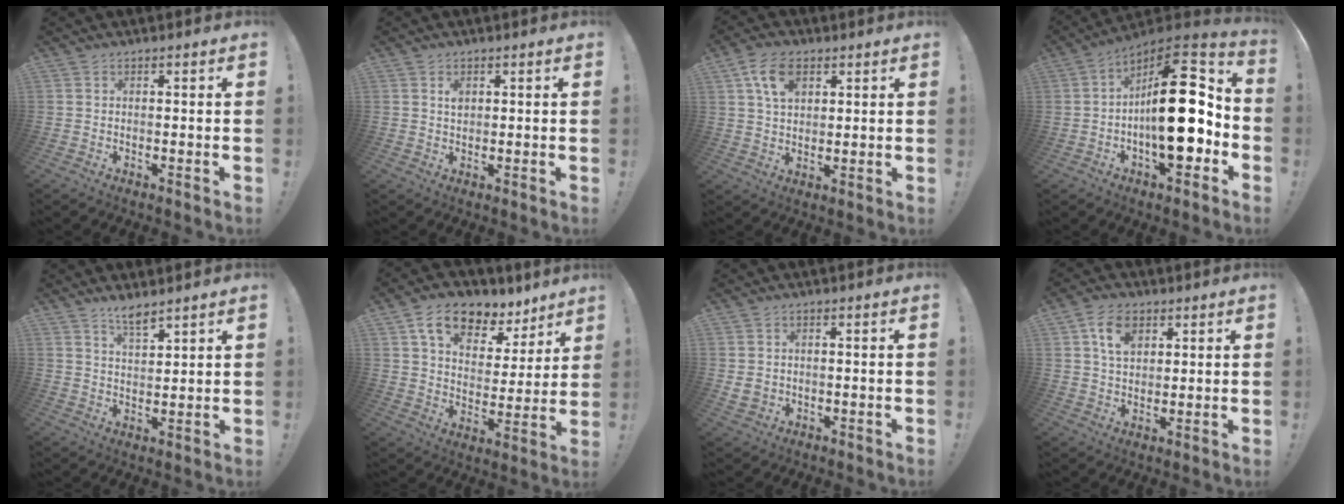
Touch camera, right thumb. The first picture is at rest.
{"total": 1.9, "force": [0.8, 1.4, 1.1], "torque": [-0.007, -0.004, 0.011]}
{"total": 9.8, "force": [4.6, 6.4, 5.9], "torque": [-0.102, 0.002, 0.089]}
{"total": 24.1, "force": [-1.1, 11.4, 21.2], "torque": [-0.304, 0.018, -0.010]}
{"total": 5.7, "force": [4.9, 1.3, 2.5], "torque": [-0.046, -0.031, 0.087]}
{"total": 14.3, "force": [9.6, 7.8, 7.2], "torque": [-0.124, -0.054, 0.174]}
{"total": 3.1, "force": [0.9, 2.6, 1.5], "torque": [-0.016, -0.003, 0.017]}
{"total": 9.5, "force": [4.3, 6.4, 5.5], "torque": [-0.087, -0.002, 0.083]}